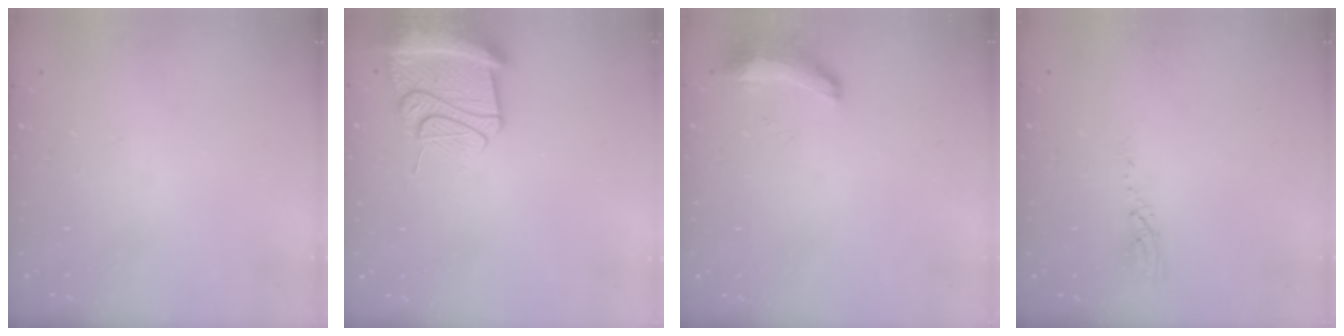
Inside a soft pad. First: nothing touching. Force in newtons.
{"total": 15.3, "press": 15.2, "slide": 1.8}
{"total": 8.8, "press": 8.7, "slide": 1.3}
{"total": 3.5, "press": 3.5, "slide": 0.3}